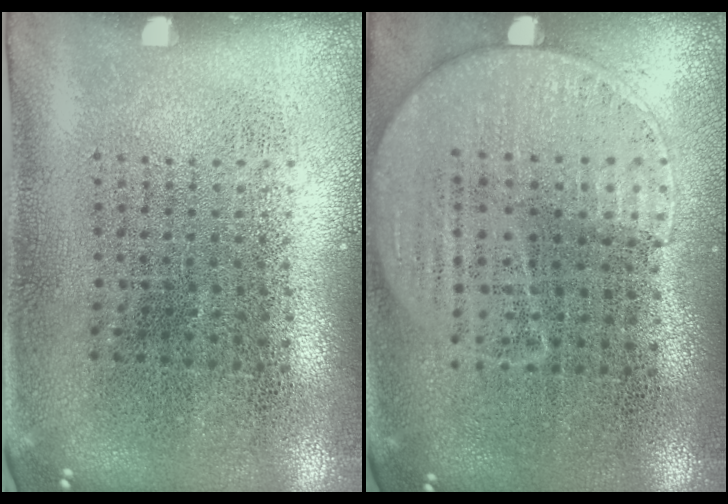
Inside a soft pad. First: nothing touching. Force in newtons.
{"total": 1.2, "press": 1.0, "slide": 0.6}